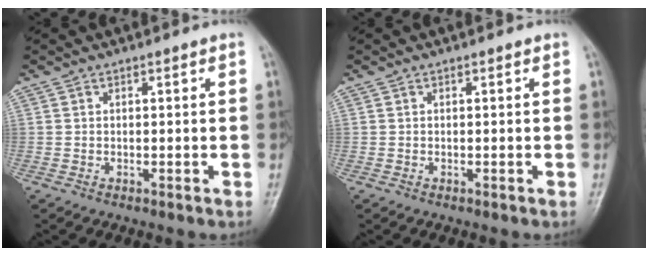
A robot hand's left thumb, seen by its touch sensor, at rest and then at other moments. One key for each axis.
{"total": 0.0}